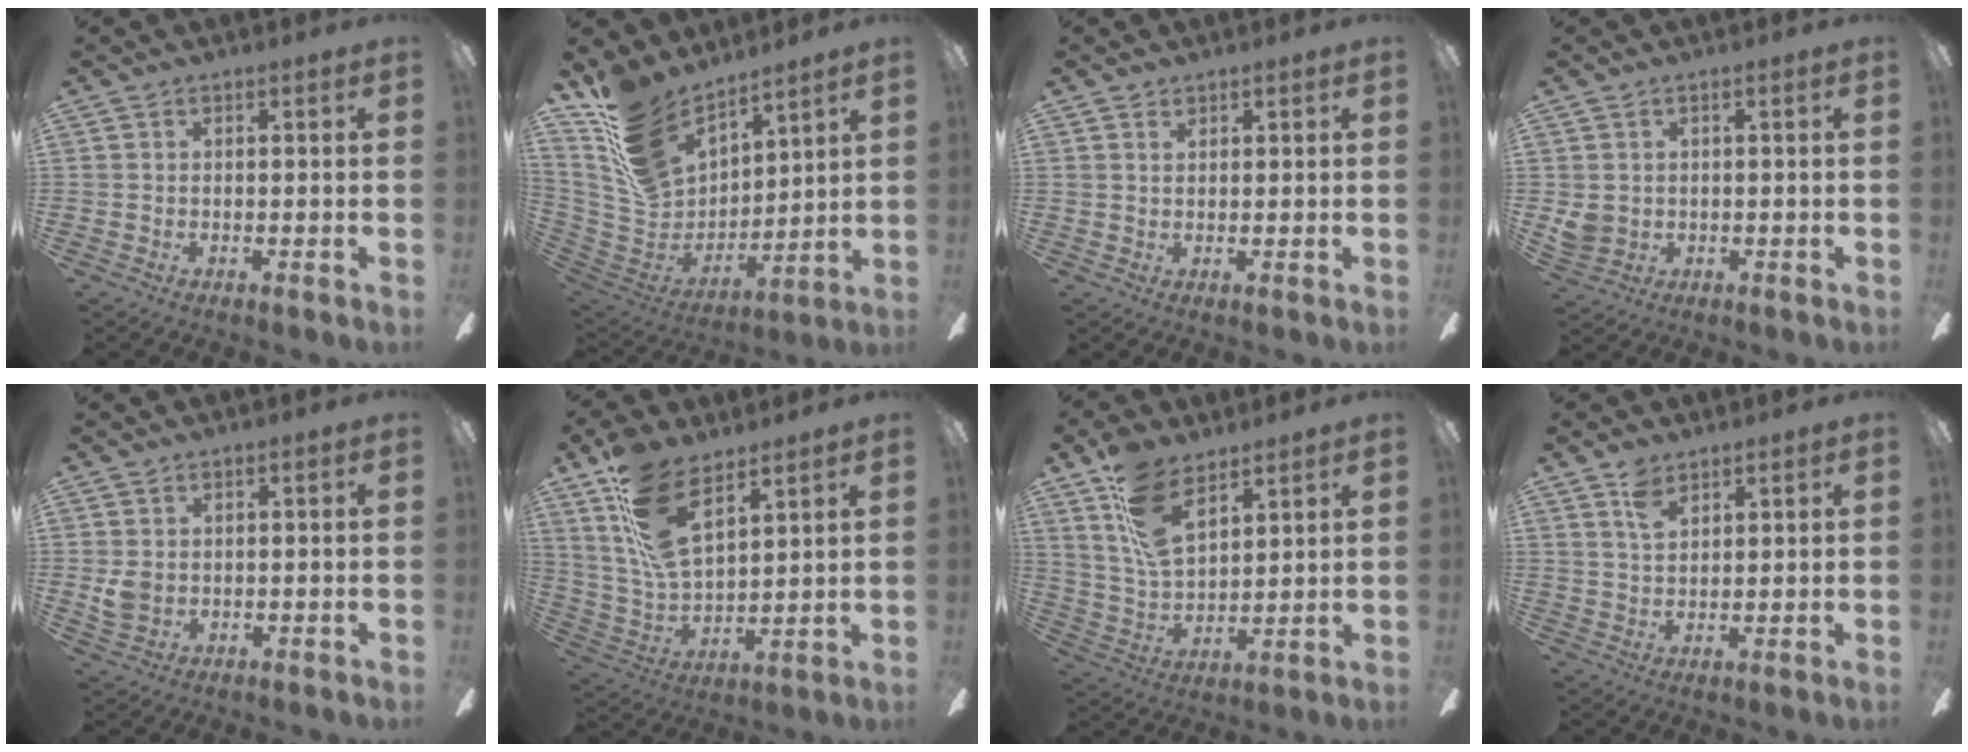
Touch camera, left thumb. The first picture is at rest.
{"total": 17.7, "force": [13.1, 9.2, 7.6], "torque": [-0.167, -0.081, 0.253]}
{"total": 1.5, "force": [1.2, 0.9, 0.4], "torque": [-0.009, 0.001, 0.022]}
{"total": 3.5, "force": [0.9, 3.2, 1.0], "torque": [-0.015, 0.005, 0.019]}
{"total": 3.7, "force": [0.9, 3.0, 2.0], "torque": [-0.038, 0.000, 0.015]}
{"total": 16.7, "force": [9.8, 8.0, 10.9], "torque": [-0.234, -0.040, 0.184]}
{"total": 14.5, "force": [8.7, 7.5, 8.8], "torque": [-0.177, -0.027, 0.165]}
{"total": 5.7, "force": [3.8, 3.2, 2.8], "torque": [-0.057, -0.004, 0.071]}